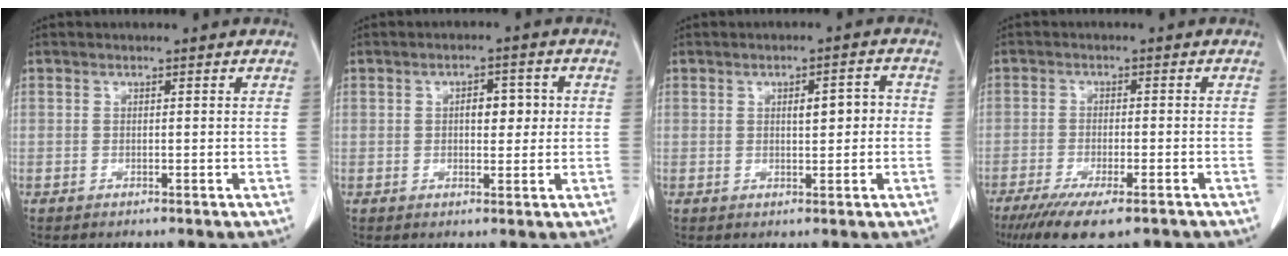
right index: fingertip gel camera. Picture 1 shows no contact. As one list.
[{"total": 5.0, "force": [0.6, 2.5, 4.3], "torque": [-0.067, 0.016, 0.014]}, {"total": 4.7, "force": [0.3, 1.9, 4.3], "torque": [-0.071, 0.019, 0.010]}, {"total": 12.0, "force": [-8.4, 3.4, 7.9], "torque": [-0.130, -0.022, -0.130]}]